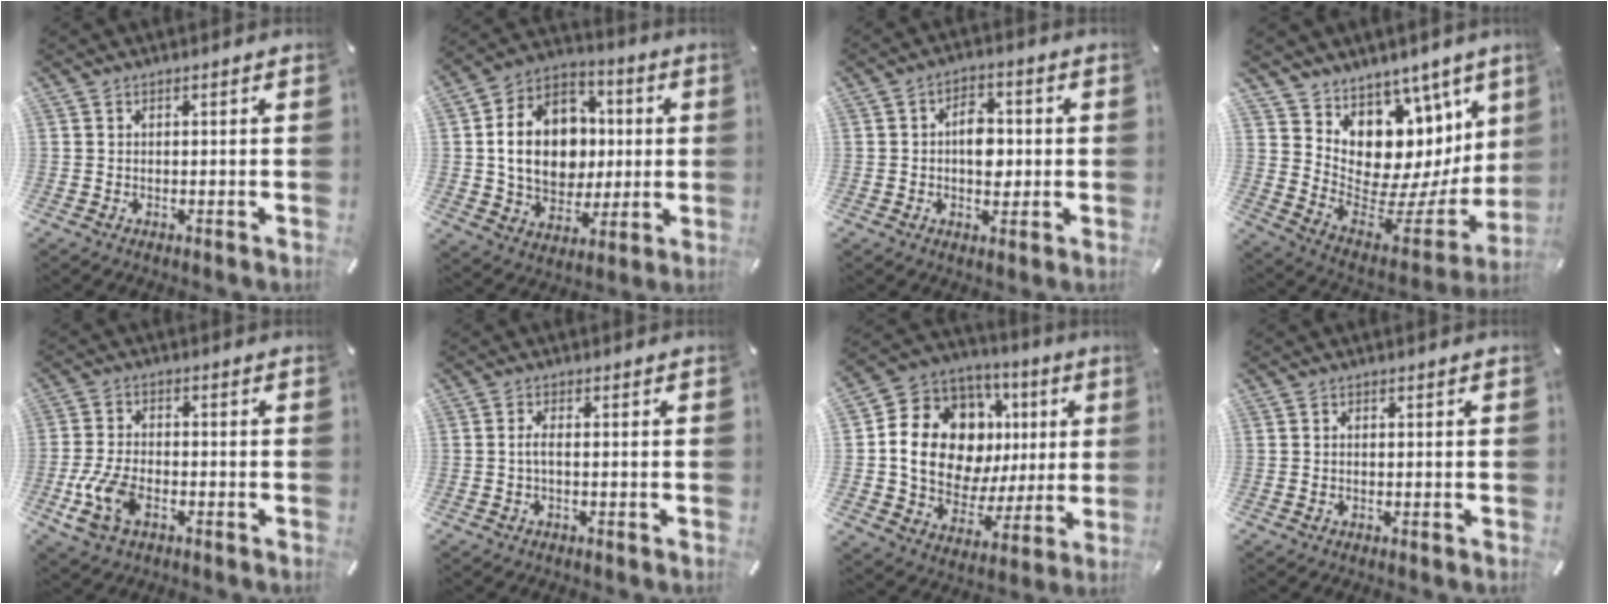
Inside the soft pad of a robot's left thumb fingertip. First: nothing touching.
{"total": 17.4, "force": [0.0, 14.4, 9.7], "torque": [-0.199, 0.013, 0.007]}
{"total": 7.3, "force": [-0.2, 4.9, 5.5], "torque": [-0.061, -0.001, -0.009]}
{"total": 10.1, "force": [5.2, 8.1, 3.2], "torque": [-0.031, -0.114, 0.100]}
{"total": 9.6, "force": [-3.7, 5.2, 7.1], "torque": [-0.161, 0.002, -0.067]}
{"total": 2.5, "force": [-0.4, 0.6, 2.4], "torque": [-0.053, 0.000, -0.011]}
{"total": 18.9, "force": [3.9, 14.6, 11.4], "torque": [-0.189, -0.021, 0.079]}
{"total": 0.8, "force": [-0.3, 0.4, 0.6], "torque": [-0.013, 0.000, -0.005]}